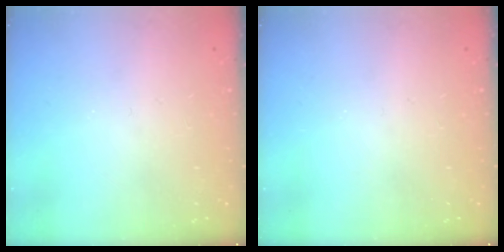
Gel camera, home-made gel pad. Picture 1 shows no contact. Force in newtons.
{"total": 0.0}